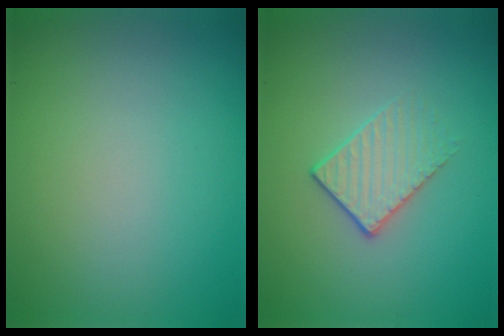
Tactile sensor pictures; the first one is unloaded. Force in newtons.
{"total": 1.8, "press": 1.4, "slide": 1.1}